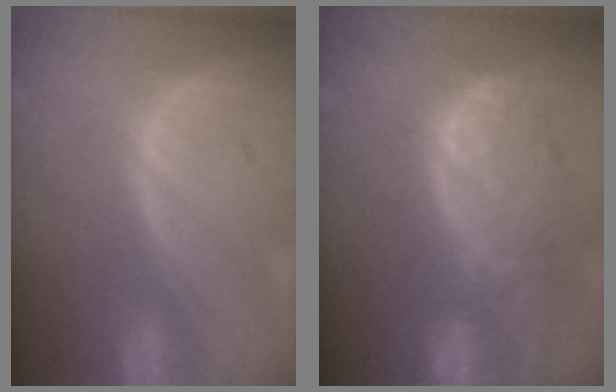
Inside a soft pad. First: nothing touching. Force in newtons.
{"total": 11.5, "press": 9.7, "slide": 6.1}